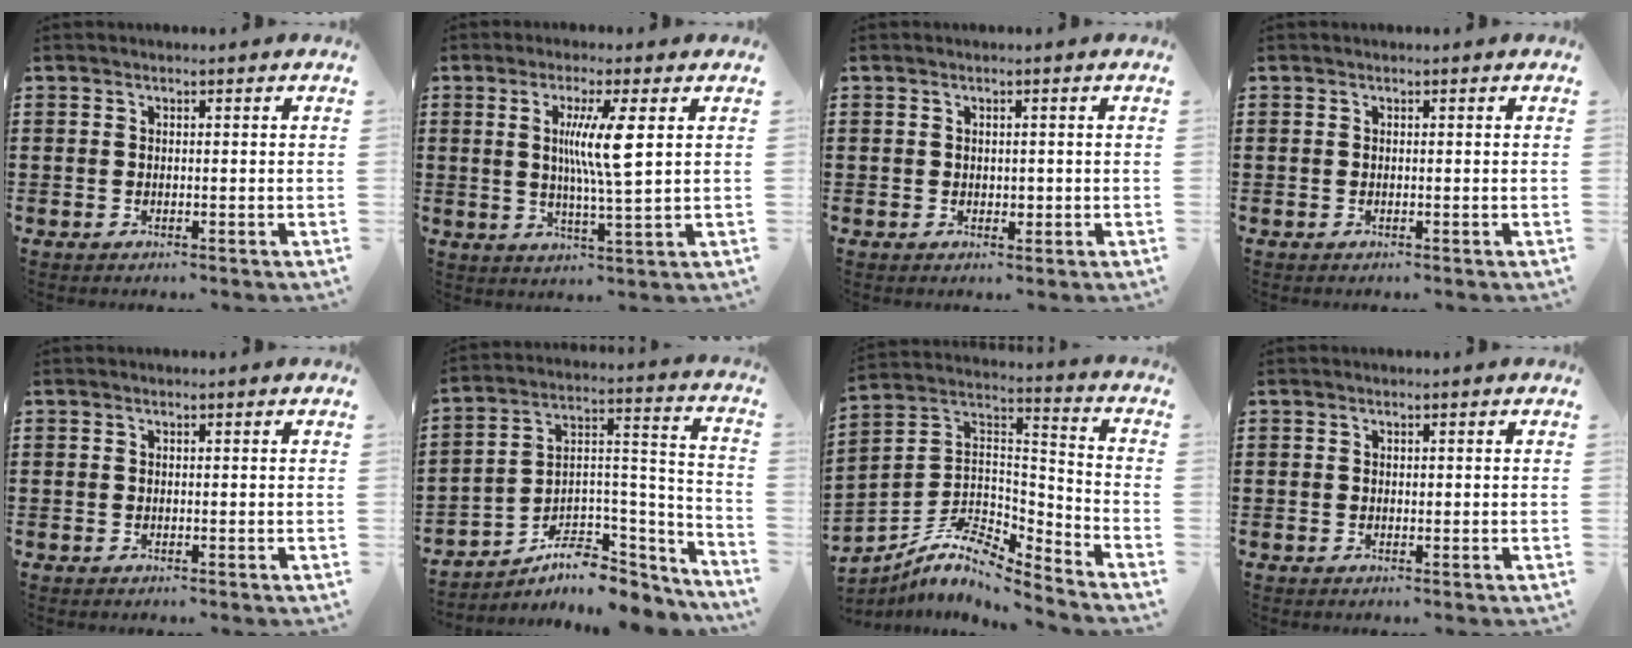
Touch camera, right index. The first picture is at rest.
{"total": 7.6, "force": [1.9, 0.1, 7.4], "torque": [-0.144, -0.006, 0.026]}
{"total": 1.1, "force": [0.3, 0.9, 0.6], "torque": [-0.013, 0.006, 0.005]}
{"total": 0.0}
{"total": 0.0}
{"total": 7.0, "force": [-5.2, 3.6, 3.2], "torque": [-0.065, -0.005, -0.096]}
{"total": 8.6, "force": [-7.0, 2.6, 4.2], "torque": [-0.091, 0.001, -0.140]}
{"total": 0.0}